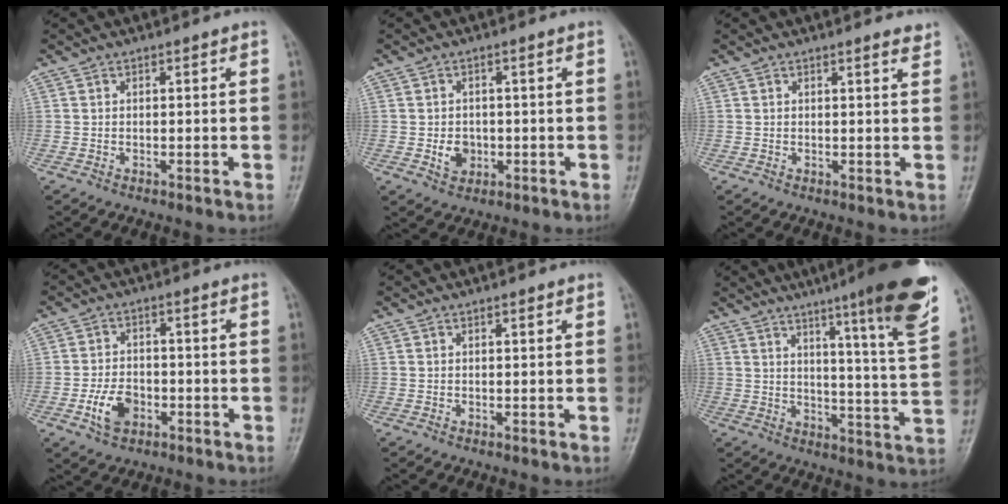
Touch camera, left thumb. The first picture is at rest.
{"total": 3.7, "force": [-0.7, 3.0, 2.0], "torque": [-0.018, 0.003, -0.005]}
{"total": 1.5, "force": [1.3, 0.1, 0.8], "torque": [-0.005, -0.007, 0.016]}
{"total": 6.1, "force": [-2.3, 4.0, 4.0], "torque": [-0.067, 0.012, -0.041]}
{"total": 0.5, "force": [0.4, 0.1, 0.4], "torque": [-0.005, -0.001, 0.004]}
{"total": 19.2, "force": [11.9, 1.0, 15.0], "torque": [-0.189, -0.058, 0.157]}